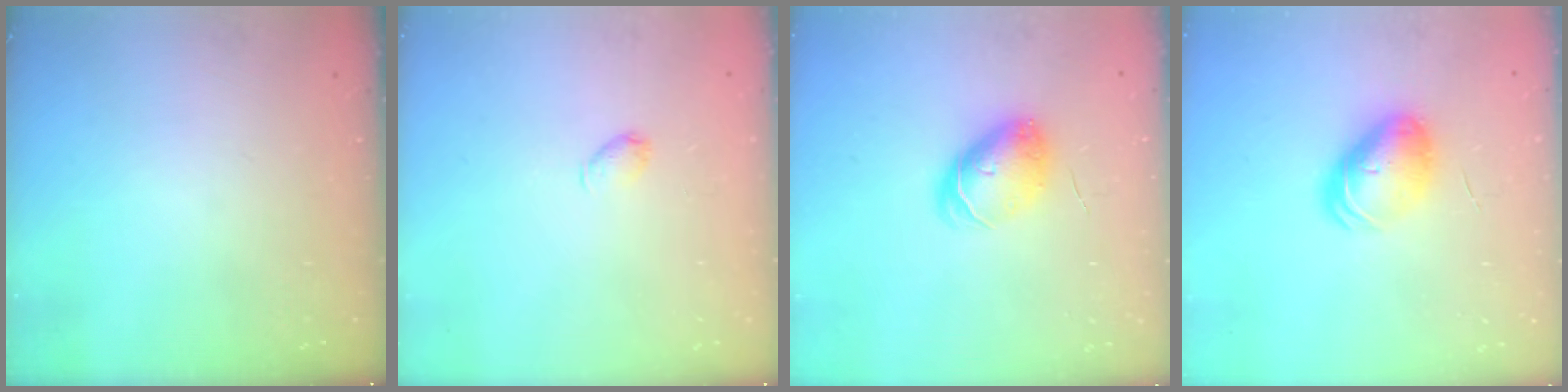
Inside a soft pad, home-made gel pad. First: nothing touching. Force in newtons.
{"total": 3.2, "press": 3.1, "slide": 0.6}
{"total": 7.8, "press": 7.7, "slide": 0.5}
{"total": 8.6, "press": 8.5, "slide": 1.0}